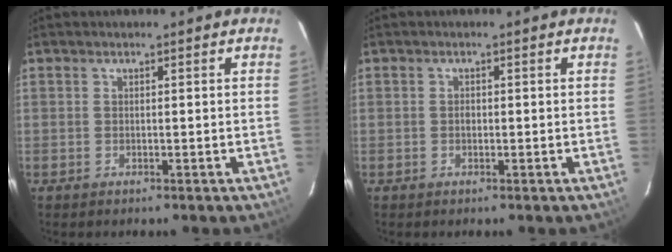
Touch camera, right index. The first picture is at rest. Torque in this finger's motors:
{"motor_torque": [0.08, 0.09, 0.06, 0.01]}